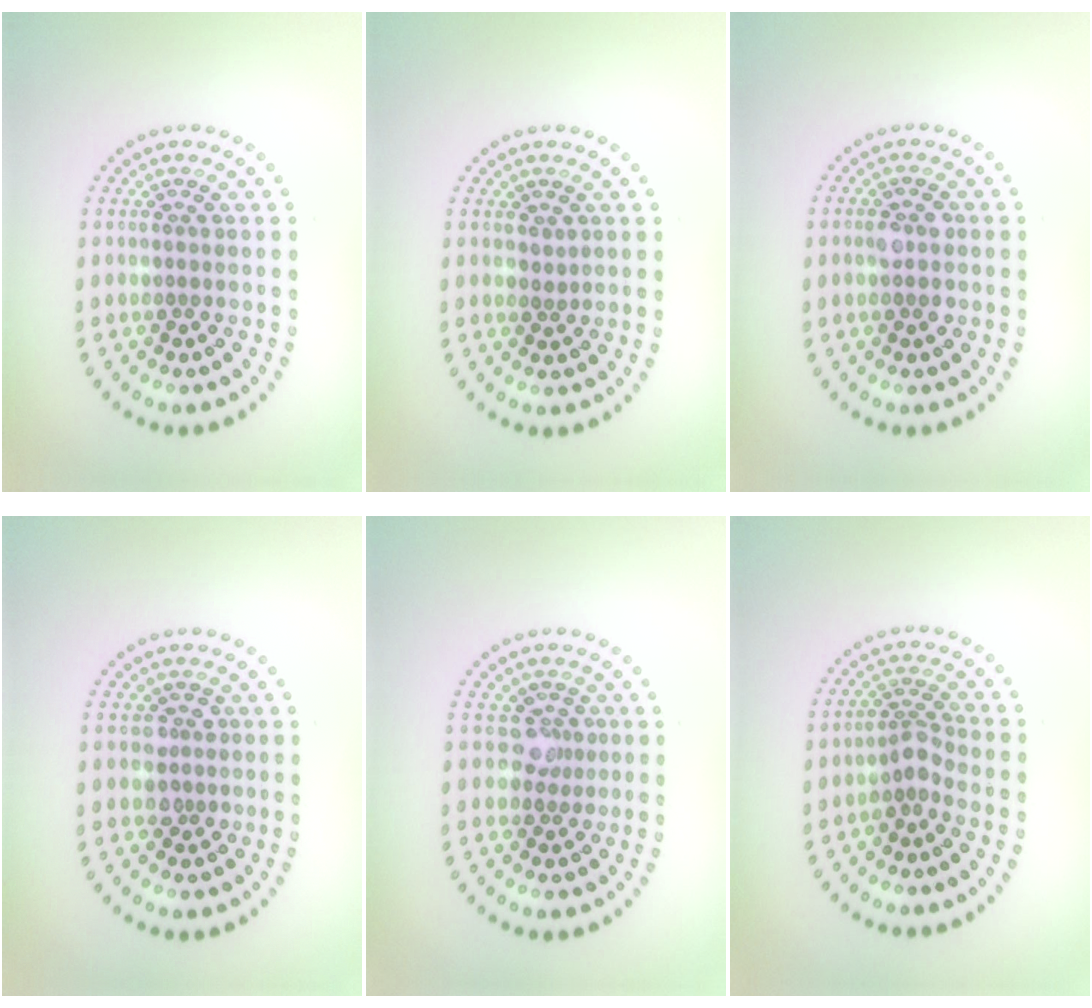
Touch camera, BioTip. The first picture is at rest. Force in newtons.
{"total": 0.6, "press": 0.3, "slide": 0.6}
{"total": 2.0, "press": 2.0, "slide": 0.2}
{"total": 1.8, "press": 1.6, "slide": 0.9}
{"total": 2.1, "press": 1.5, "slide": 1.4}
{"total": 1.9, "press": 1.3, "slide": 1.4}